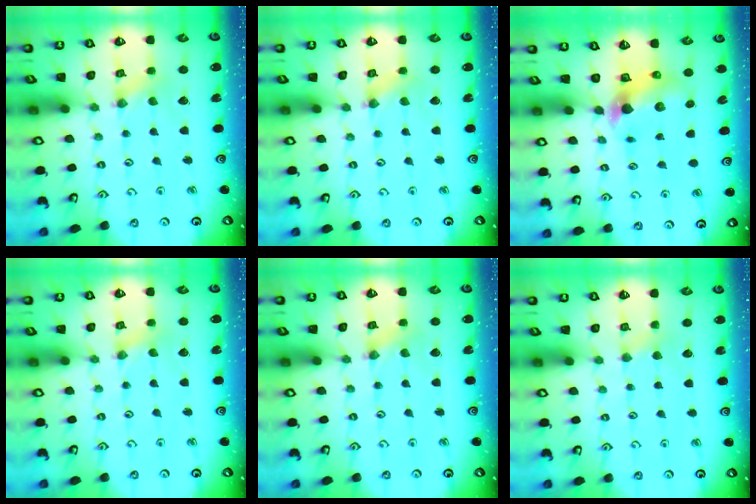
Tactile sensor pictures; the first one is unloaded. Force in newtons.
{"total": 0.8, "press": 0.7, "slide": 0.3}
{"total": 5.7, "press": 5.7, "slide": 0.4}
{"total": 0.0}
{"total": 0.0}
{"total": 2.5, "press": 2.5, "slide": 0.4}